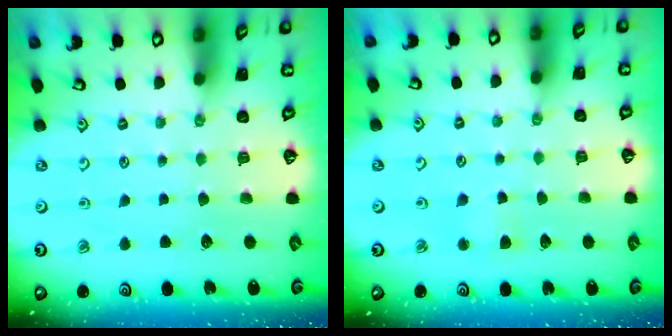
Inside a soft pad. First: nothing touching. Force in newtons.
{"total": 2.9, "press": 2.8, "slide": 0.4}